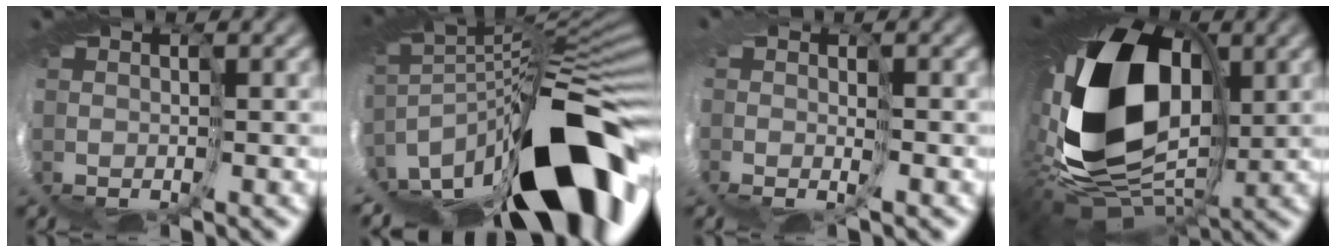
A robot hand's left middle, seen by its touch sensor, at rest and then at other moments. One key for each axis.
{"total": 14.1, "fx": -6.9, "fy": 4.4, "fz": 11.5, "tx": -0.200, "ty": 0.020, "tz": -0.128}
{"total": 1.4, "fx": -0.5, "fy": 0.4, "fz": 1.2, "tx": -0.034, "ty": -0.010, "tz": -0.006}
{"total": 15.2, "fx": 1.0, "fy": 10.7, "fz": 10.9, "tx": -0.254, "ty": -0.039, "tz": 0.024}